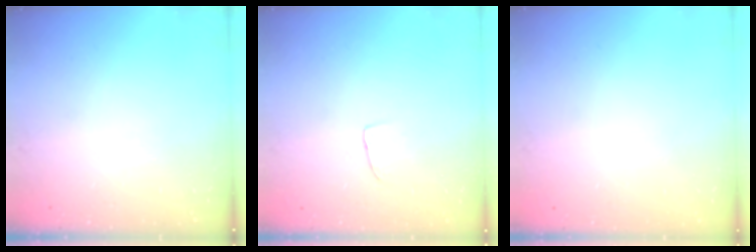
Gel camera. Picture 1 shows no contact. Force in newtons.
{"total": 3.2, "press": 3.2, "slide": 0.2}
{"total": 0.0}